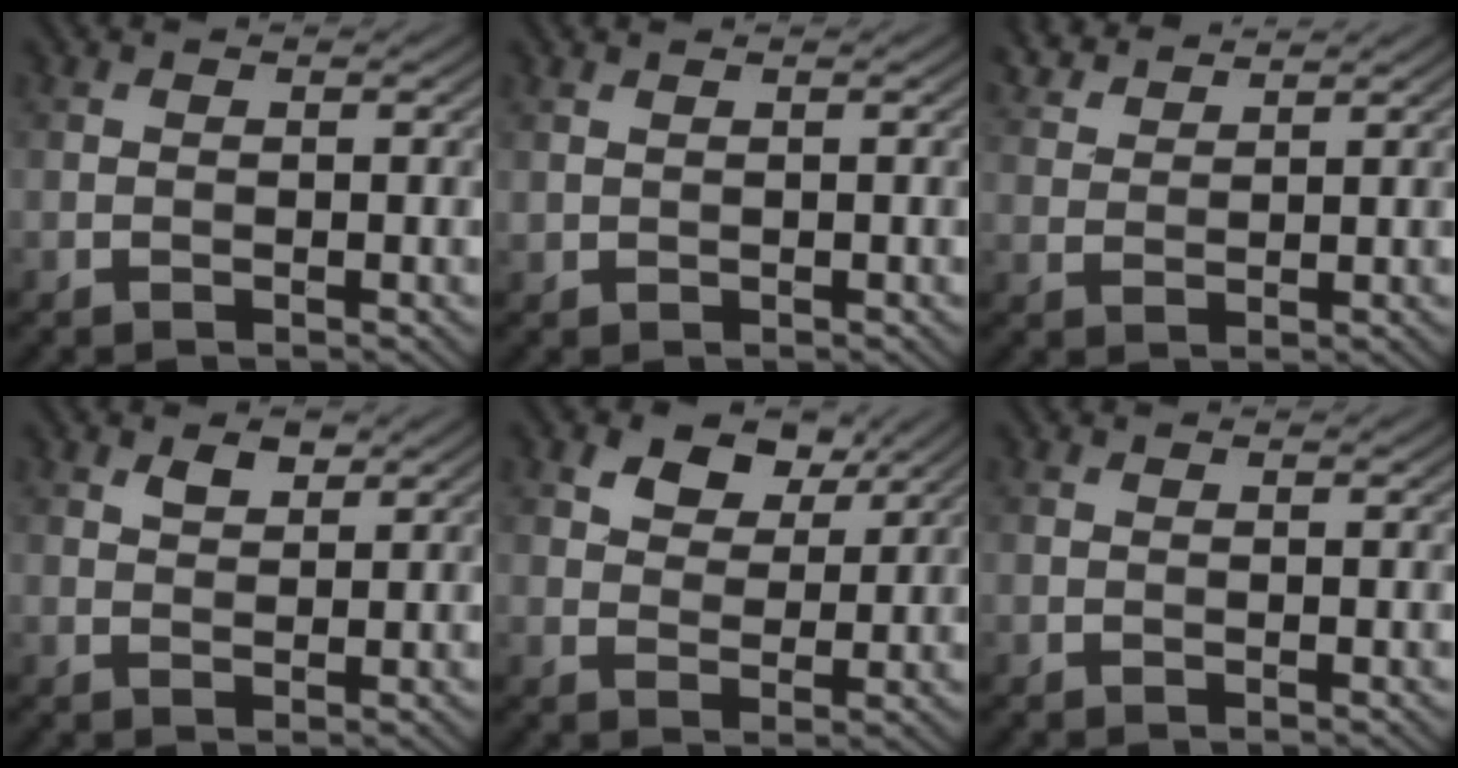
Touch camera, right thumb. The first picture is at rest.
{"total": 0.7, "force": [0.6, 0.2, 0.2], "torque": [-0.011, 0.001, 0.018]}
{"total": 4.1, "force": [3.8, 0.7, 1.6], "torque": [-0.044, 0.007, 0.079]}
{"total": 1.8, "force": [1.2, 0.8, 1.0], "torque": [-0.020, 0.000, 0.024]}
{"total": 5.9, "force": [3.6, 3.5, 3.1], "torque": [-0.061, -0.002, 0.062]}
{"total": 0.0}